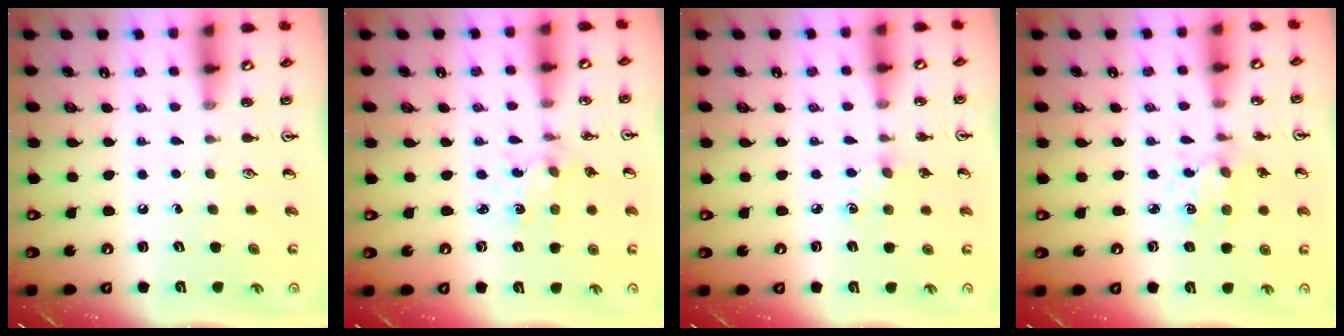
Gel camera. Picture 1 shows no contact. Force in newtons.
{"total": 1.6, "press": 1.6, "slide": 0.1}
{"total": 5.4, "press": 5.3, "slide": 0.8}
{"total": 1.9, "press": 1.9, "slide": 0.2}